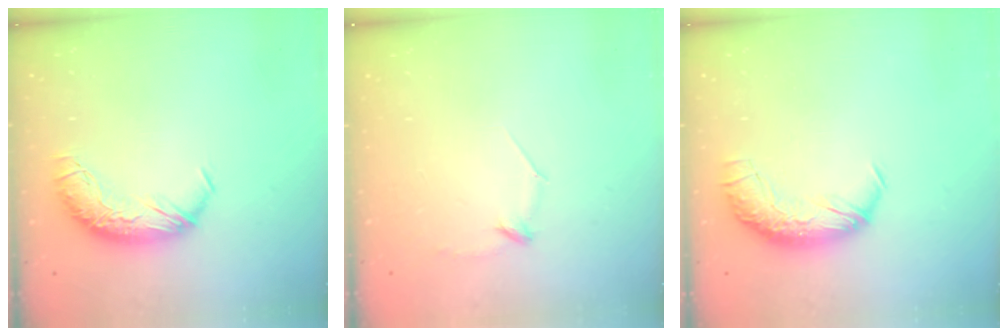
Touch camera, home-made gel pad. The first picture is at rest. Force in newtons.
{"total": 7.7, "press": 7.7, "slide": 0.6}
{"total": 2.4, "press": 1.1, "slide": 2.1}